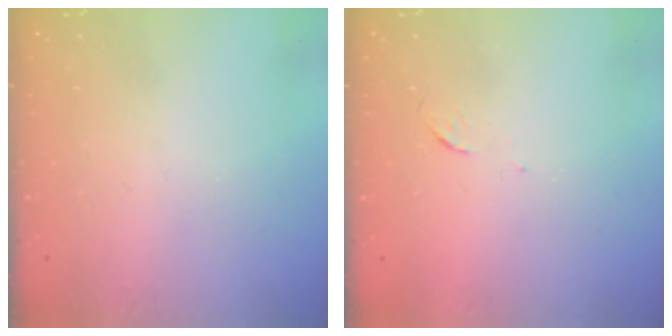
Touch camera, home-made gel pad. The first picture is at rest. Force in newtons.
{"total": 3.3, "press": 3.3, "slide": 0.5}